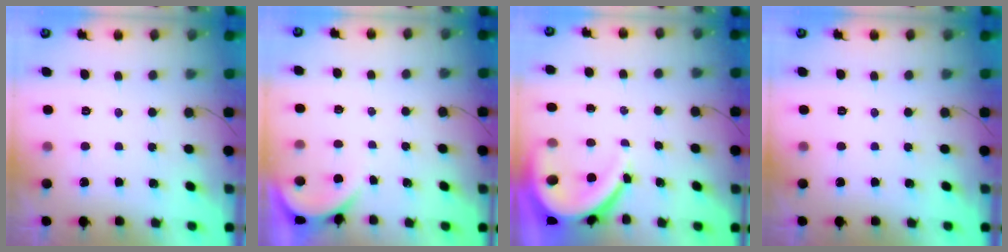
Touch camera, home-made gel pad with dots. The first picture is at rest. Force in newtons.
{"total": 0.0}
{"total": 9.7, "press": 9.6, "slide": 1.0}
{"total": 0.0}